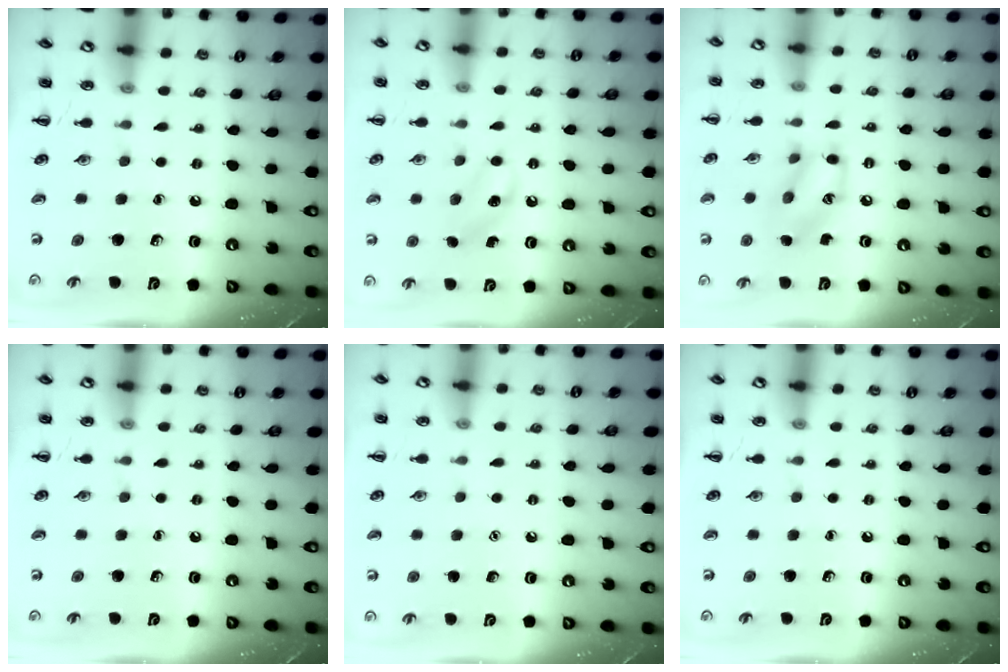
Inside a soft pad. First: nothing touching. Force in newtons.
{"total": 7.8, "press": 7.7, "slide": 1.5}
{"total": 10.7, "press": 10.6, "slide": 0.6}
{"total": 0.0}
{"total": 1.6, "press": 1.5, "slide": 0.1}
{"total": 0.0}